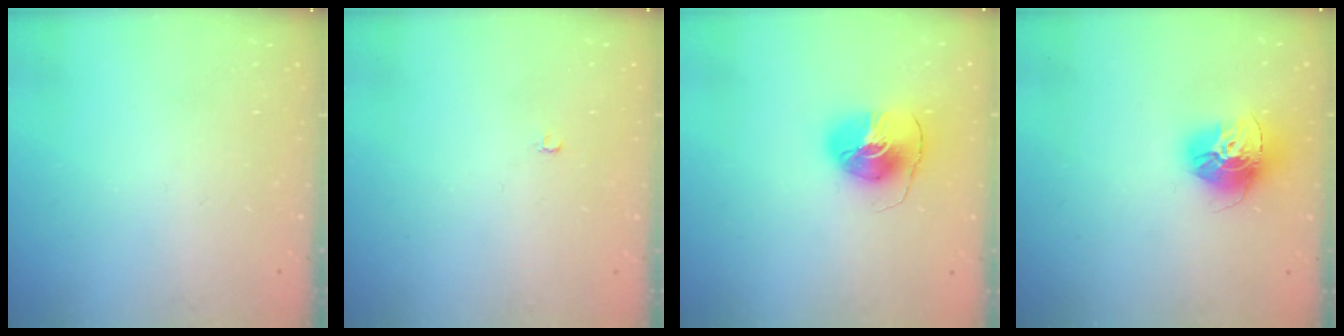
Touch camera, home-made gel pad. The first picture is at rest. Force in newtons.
{"total": 2.1, "press": 2.1, "slide": 0.2}
{"total": 8.2, "press": 8.1, "slide": 1.3}
{"total": 15.0, "press": 14.9, "slide": 1.5}